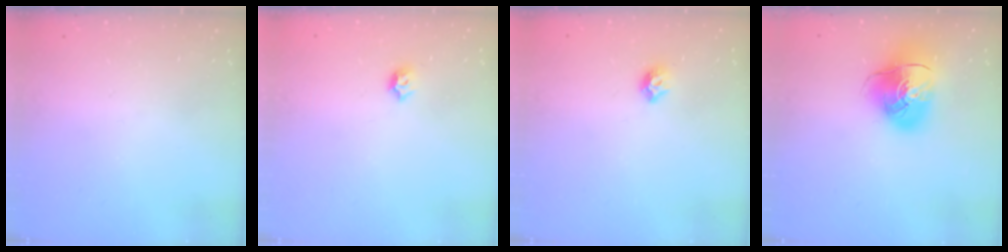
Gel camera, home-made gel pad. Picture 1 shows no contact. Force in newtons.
{"total": 3.8, "press": 3.8, "slide": 0.8}
{"total": 5.8, "press": 5.7, "slide": 0.9}
{"total": 12.3, "press": 12.2, "slide": 1.9}